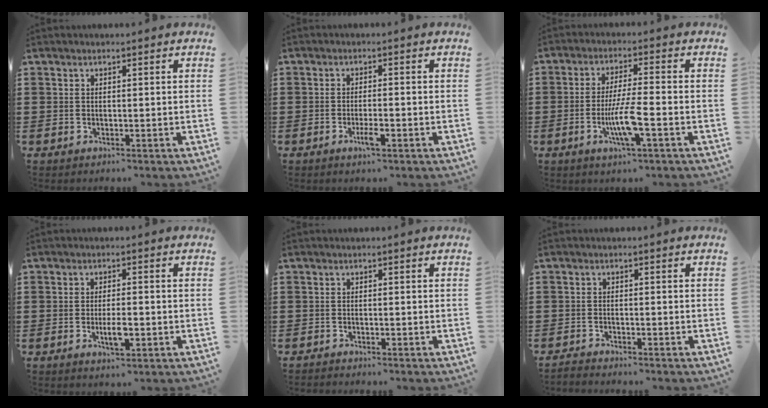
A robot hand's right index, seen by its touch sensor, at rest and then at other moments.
{"total": 2.8, "force": [-1.3, 0.5, 2.4], "torque": [-0.048, -0.002, -0.025]}
{"total": 7.1, "force": [-2.4, 0.6, 6.6], "torque": [-0.129, -0.015, -0.046]}
{"total": 3.9, "force": [-1.1, 1.2, 3.5], "torque": [-0.067, 0.001, -0.021]}
{"total": 1.1, "force": [-1.1, -0.1, -0.1], "torque": [0.001, -0.001, -0.022]}
{"total": 1.8, "force": [-1.7, -0.1, -0.3], "torque": [0.002, 0.002, -0.037]}